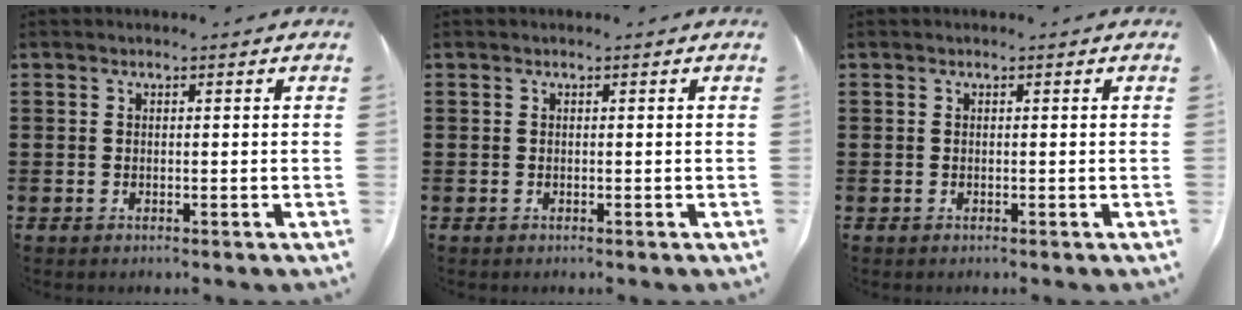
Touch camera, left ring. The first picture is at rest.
{"total": 0.0}
{"total": 0.0}